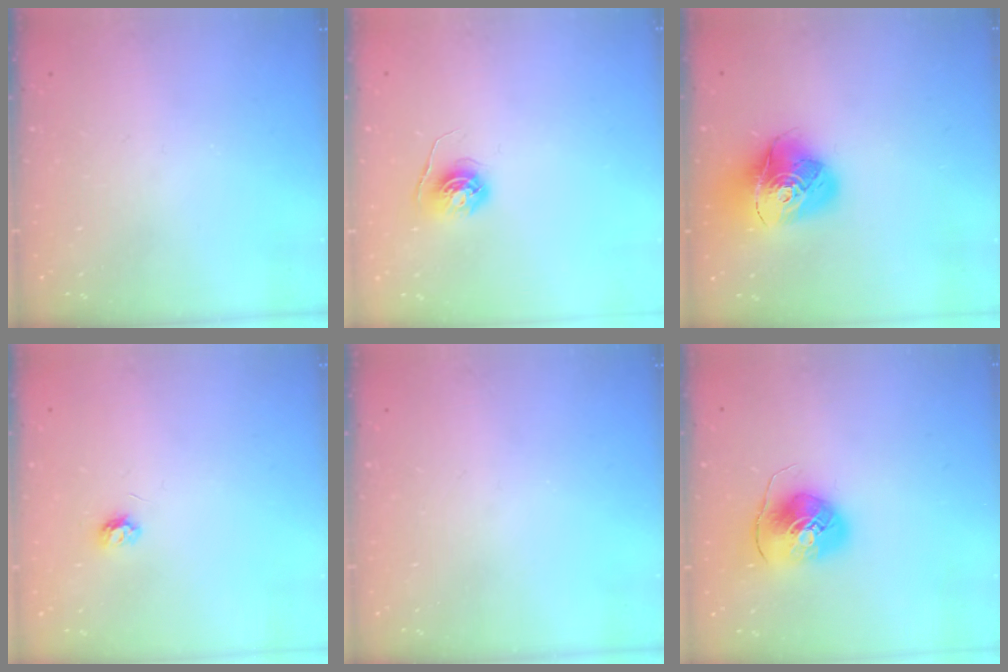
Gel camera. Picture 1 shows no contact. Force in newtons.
{"total": 5.6, "press": 5.5, "slide": 0.6}
{"total": 16.4, "press": 16.3, "slide": 1.8}
{"total": 3.5, "press": 3.5, "slide": 0.5}
{"total": 0.0}
{"total": 9.0, "press": 8.8, "slide": 1.5}